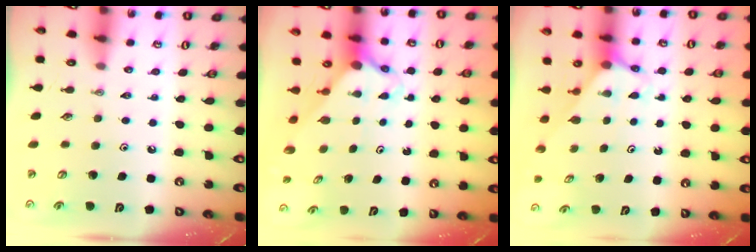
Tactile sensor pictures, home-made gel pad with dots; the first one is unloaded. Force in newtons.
{"total": 3.0, "press": 3.0, "slide": 0.2}
{"total": 2.7, "press": 2.7, "slide": 0.2}